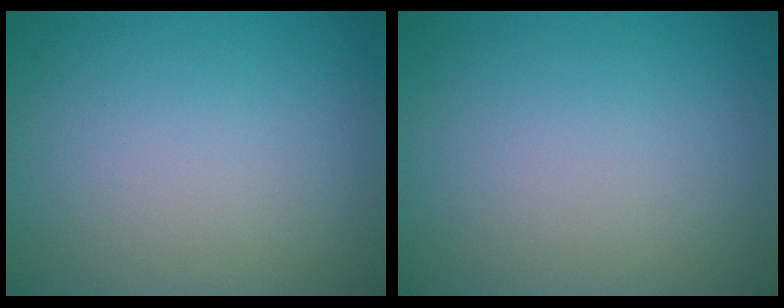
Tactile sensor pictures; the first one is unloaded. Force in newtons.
{"total": 0.0}